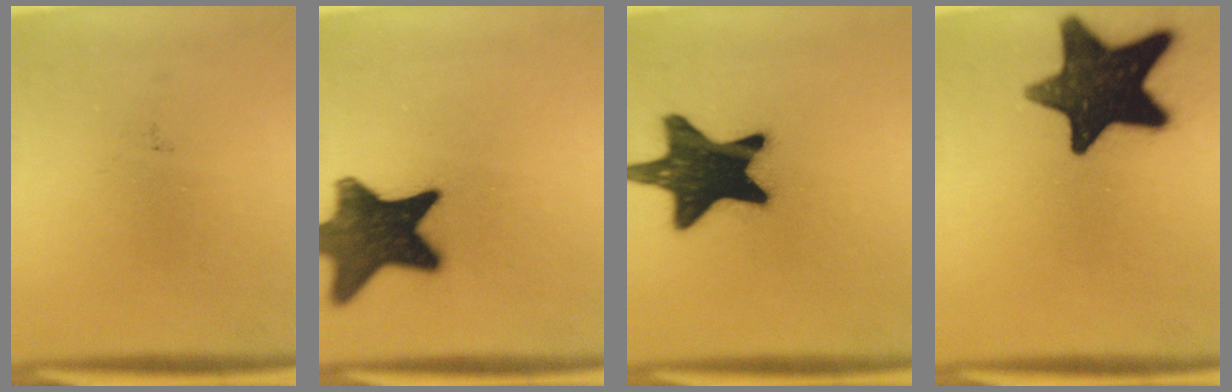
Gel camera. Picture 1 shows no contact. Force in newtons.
{"total": 16.3}
{"total": 19.3}
{"total": 16.8}